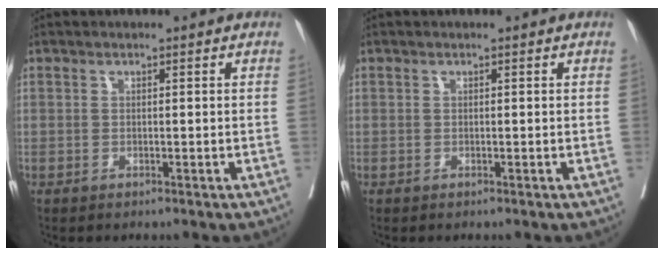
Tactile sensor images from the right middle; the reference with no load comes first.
{"total": 0.0}